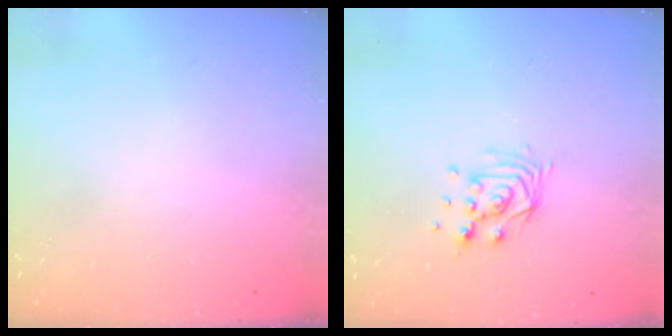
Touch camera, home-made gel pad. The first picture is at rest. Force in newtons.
{"total": 8.2, "press": 8.2, "slide": 0.6}